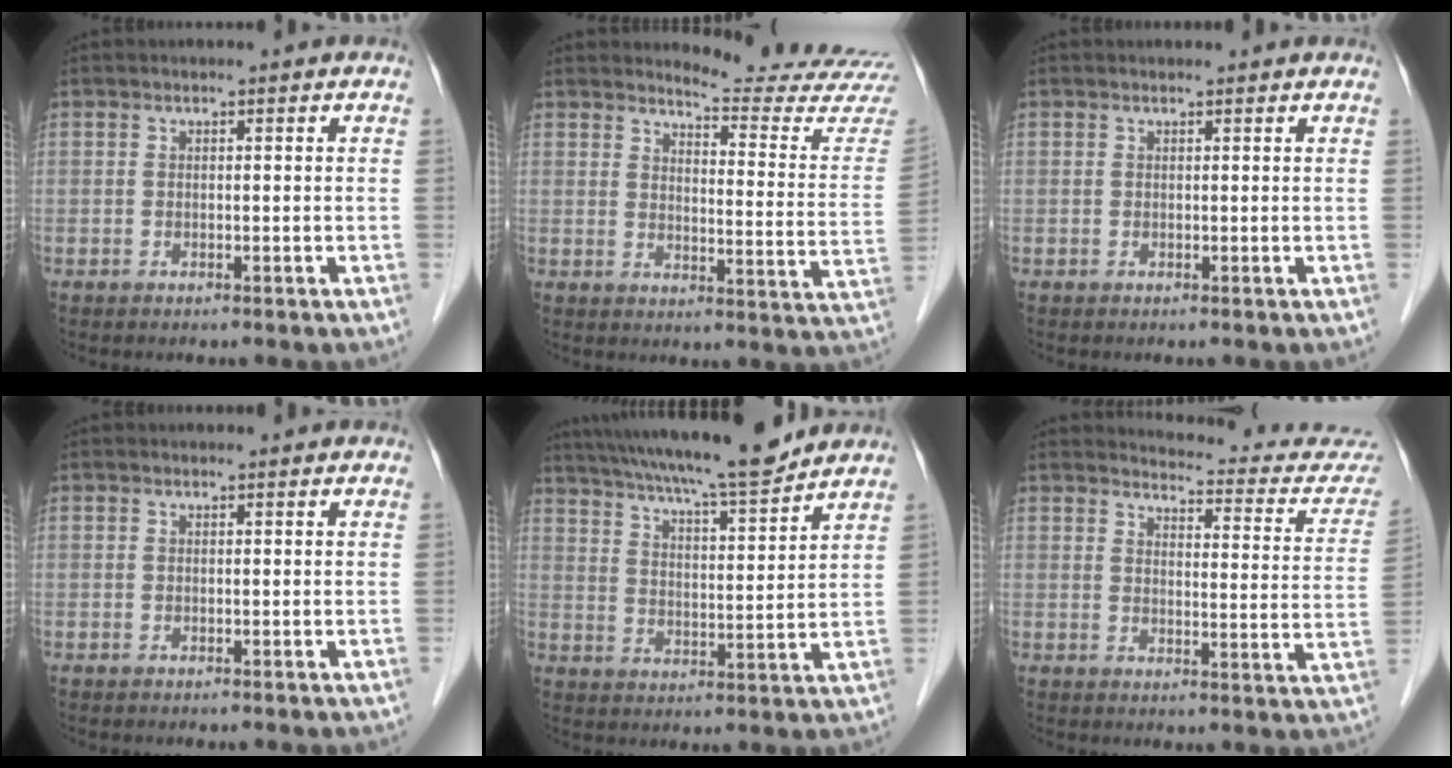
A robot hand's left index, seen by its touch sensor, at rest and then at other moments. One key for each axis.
{"total": 14.6, "fx": 14.5, "fy": -1.3, "fz": 1.6, "tx": -0.016, "ty": -0.136, "tz": 0.154}
{"total": 0.9, "fx": 0.9, "fy": 0.1, "fz": 0.1, "tx": -0.011, "ty": 0.005, "tz": 0.009}
{"total": 0.7, "fx": 0.7, "fy": 0.1, "fz": 0.1, "tx": -0.010, "ty": 0.004, "tz": 0.007}
{"total": 16.8, "fx": 14.8, "fy": 0.7, "fz": 7.9, "tx": -0.133, "ty": 0.003, "tz": 0.226}
{"total": 13.8, "fx": 13.2, "fy": 2.7, "fz": 2.8, "tx": 0.001, "ty": -0.057, "tz": 0.116}